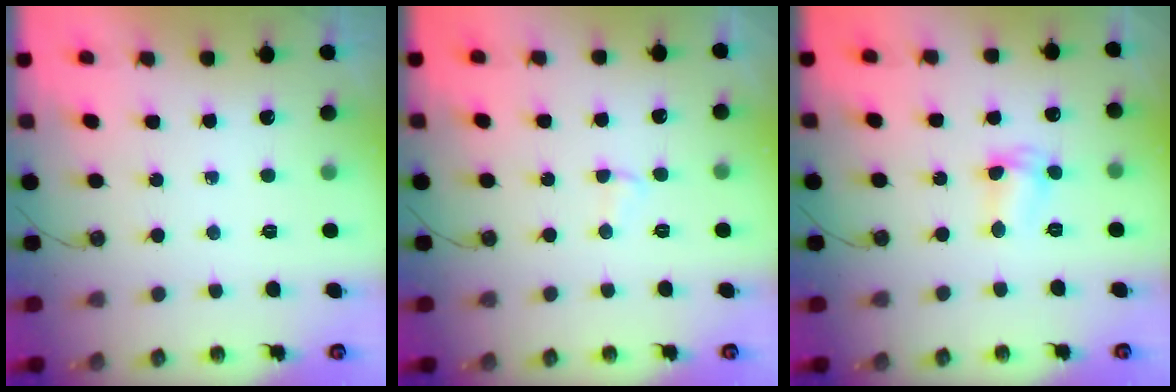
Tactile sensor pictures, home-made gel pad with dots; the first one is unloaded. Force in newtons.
{"total": 2.5, "press": 2.5, "slide": 0.5}
{"total": 4.0, "press": 4.0, "slide": 0.4}